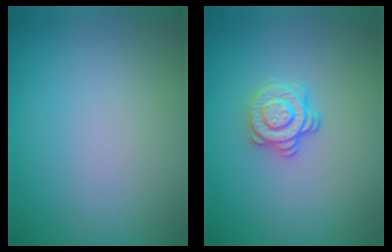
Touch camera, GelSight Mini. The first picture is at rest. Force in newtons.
{"total": 2.4, "press": 2.0, "slide": 1.4}